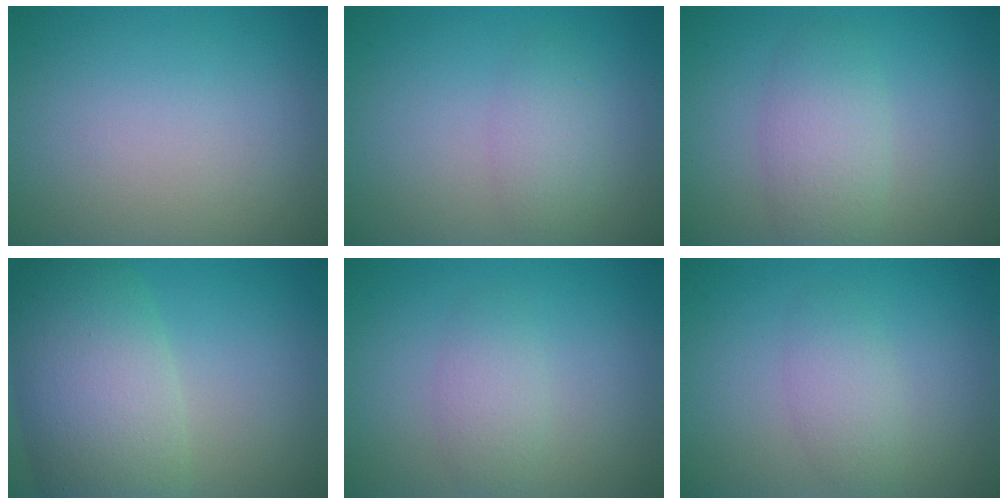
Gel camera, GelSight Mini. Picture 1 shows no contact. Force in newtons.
{"total": 2.2, "press": 2.2, "slide": 0.1}
{"total": 3.5, "press": 3.5, "slide": 0.3}
{"total": 9.7, "press": 9.7, "slide": 0.4}
{"total": 2.0, "press": 2.0, "slide": 0.0}
{"total": 2.1, "press": 2.1, "slide": 0.1}